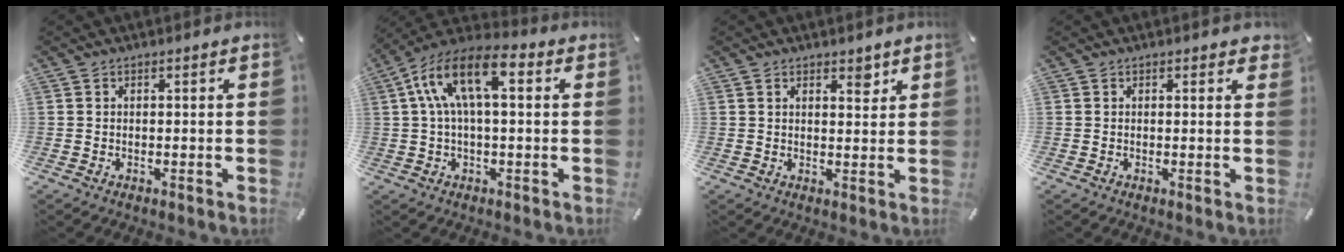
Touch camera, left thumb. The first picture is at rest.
{"total": 13.1, "force": [2.9, 6.1, 11.2], "torque": [-0.223, -0.002, 0.051]}
{"total": 3.1, "force": [2.1, 1.5, 1.7], "torque": [-0.014, -0.011, 0.031]}
{"total": 0.7, "force": [0.4, 0.4, 0.4], "torque": [-0.002, -0.002, 0.006]}